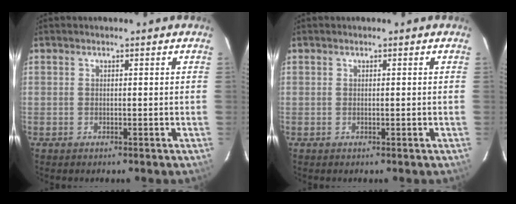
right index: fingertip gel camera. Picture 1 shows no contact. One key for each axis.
{"total": 0.0}